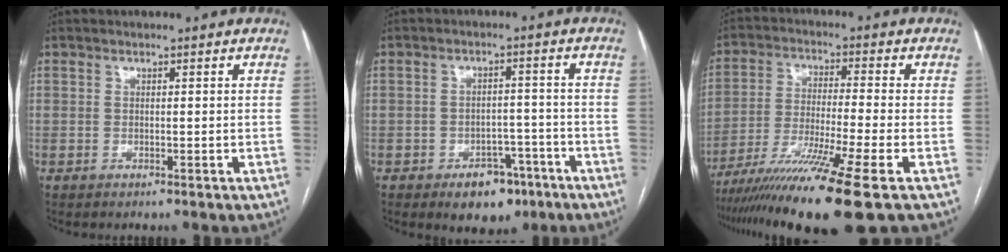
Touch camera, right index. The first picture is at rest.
{"total": 6.9, "force": [-4.1, 4.3, 3.4], "torque": [-0.038, 0.014, -0.052]}
{"total": 14.9, "force": [-10.0, -1.8, 10.9], "torque": [-0.200, -0.042, -0.172]}